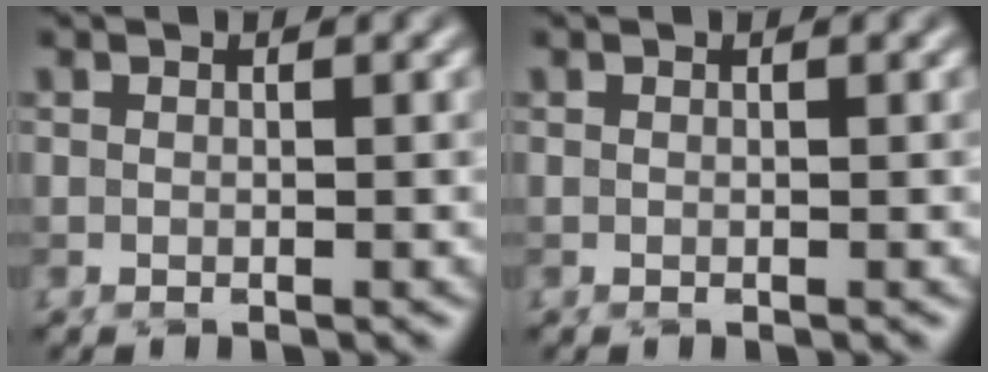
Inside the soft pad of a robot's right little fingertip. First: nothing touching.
{"total": 0.0}